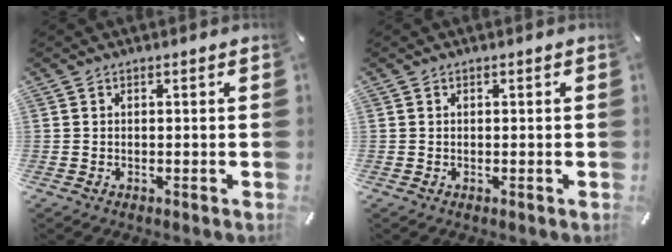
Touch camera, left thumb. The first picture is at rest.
{"total": 0.0}